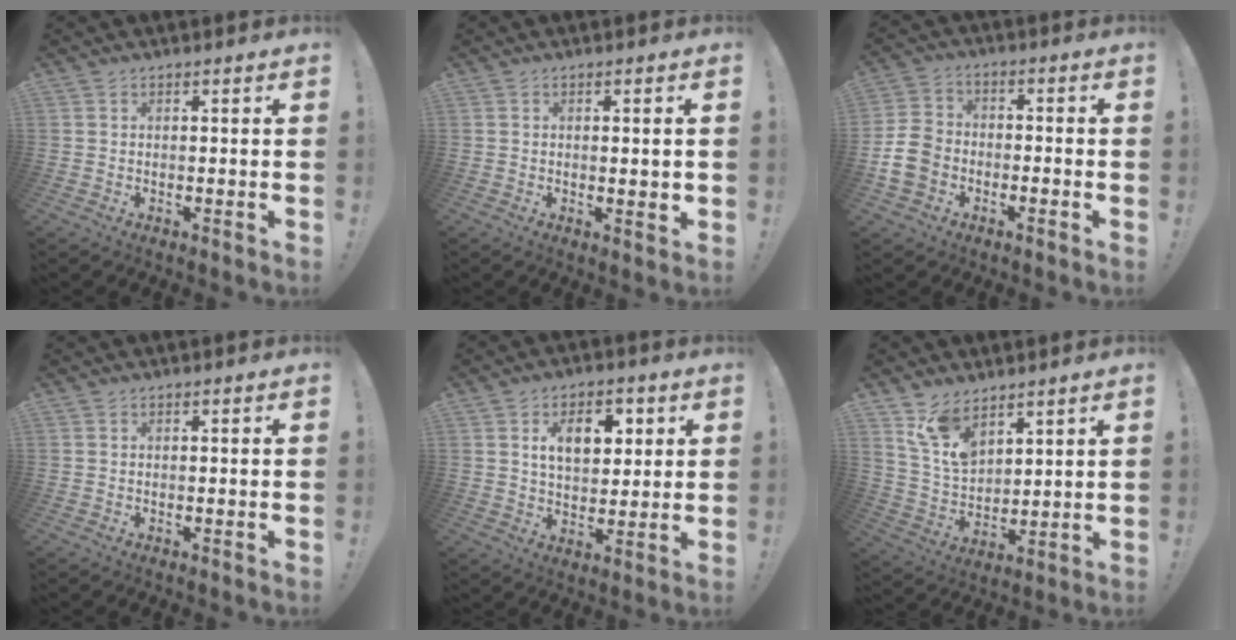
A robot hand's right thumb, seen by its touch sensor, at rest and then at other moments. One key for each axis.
{"total": 2.9, "fx": 0.2, "fy": 0.4, "fz": 2.8, "tx": -0.029, "ty": -0.007, "tz": 0.000}
{"total": 9.2, "fx": -5.2, "fy": 5.9, "fz": 4.8, "tx": -0.102, "ty": 0.034, "tz": -0.092}
{"total": 0.0}
{"total": 10.3, "fx": 3.8, "fy": 6.7, "fz": 6.8, "tx": -0.094, "ty": -0.003, "tz": 0.065}
{"total": 11.4, "fx": 8.4, "fy": 6.0, "fz": 4.8, "tx": -0.106, "ty": -0.043, "tz": 0.168}